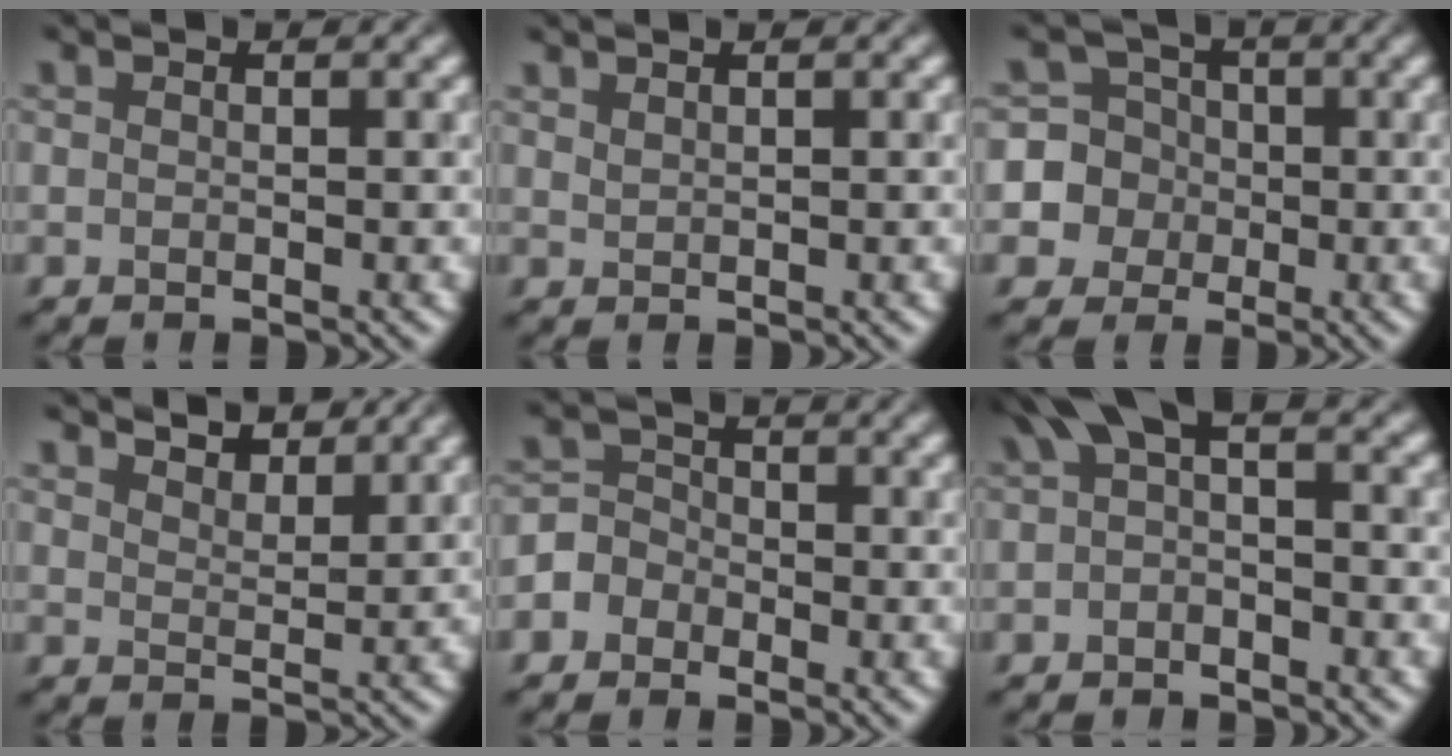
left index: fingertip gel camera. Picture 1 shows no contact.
{"total": 0.8, "force": [0.8, -0.1, -0.3], "torque": [0.009, 0.008, 0.020]}
{"total": 6.5, "force": [-0.8, 6.5, 0.4], "torque": [-0.004, 0.026, -0.036]}
{"total": 3.9, "force": [3.8, 0.6, 0.7], "torque": [-0.012, -0.001, 0.054]}
{"total": 2.0, "force": [-1.0, 1.7, 0.1], "torque": [0.014, 0.016, -0.025]}
{"total": 3.0, "force": [0.5, 1.1, 2.7], "torque": [-0.040, 0.015, 0.001]}